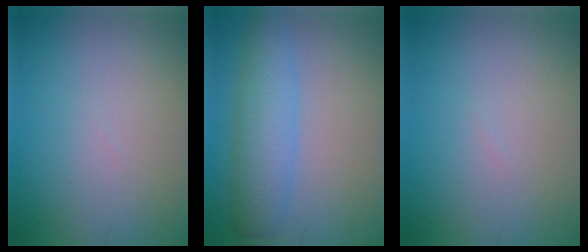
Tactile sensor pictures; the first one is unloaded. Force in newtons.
{"total": 5.1, "press": 5.1, "slide": 0.1}
{"total": 0.0}